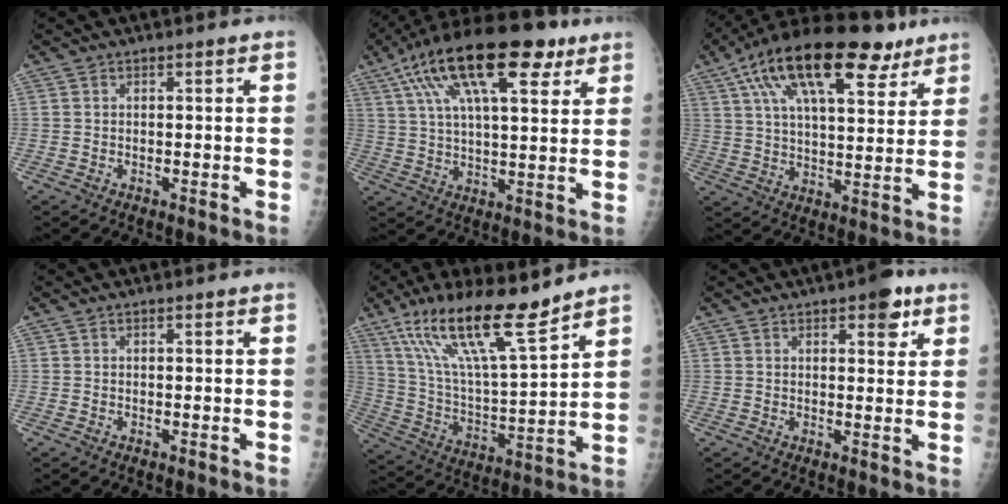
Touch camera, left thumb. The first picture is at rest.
{"total": 21.2, "force": [10.8, 8.0, 16.3], "torque": [-0.274, 0.001, 0.178]}
{"total": 21.3, "force": [12.3, 8.6, 15.2], "torque": [-0.242, -0.013, 0.205]}
{"total": 0.0}
{"total": 18.9, "force": [13.2, 3.3, 13.1], "torque": [-0.219, -0.065, 0.245]}
{"total": 5.2, "force": [2.9, 2.2, 3.7], "torque": [-0.028, -0.010, 0.031]}